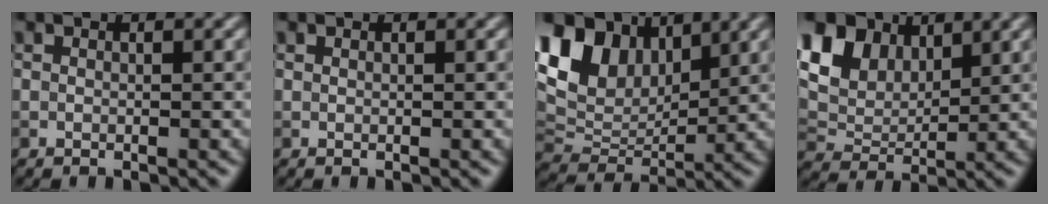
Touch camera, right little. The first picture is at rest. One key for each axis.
{"total": 0.0}
{"total": 11.4, "fx": 5.4, "fy": 7.2, "fz": 6.9, "tx": -0.154, "ty": 0.020, "tz": 0.097}
{"total": 9.9, "fx": 5.2, "fy": 6.4, "fz": 5.4, "tx": -0.128, "ty": 0.025, "tz": 0.081}